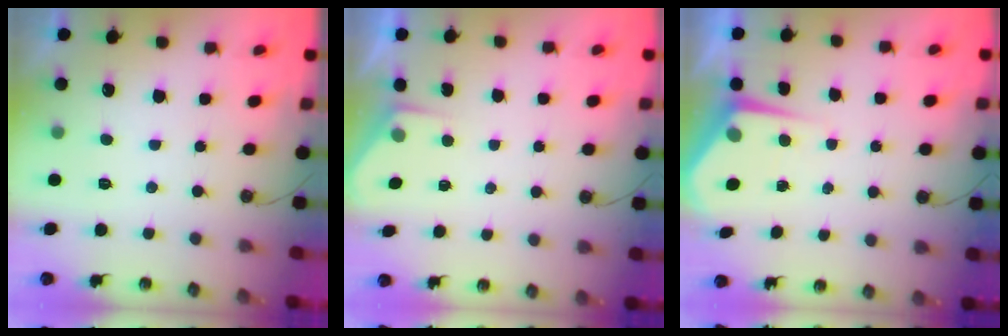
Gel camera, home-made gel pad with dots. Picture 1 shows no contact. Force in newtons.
{"total": 2.2, "press": 2.2, "slide": 0.3}
{"total": 4.9, "press": 4.8, "slide": 0.7}